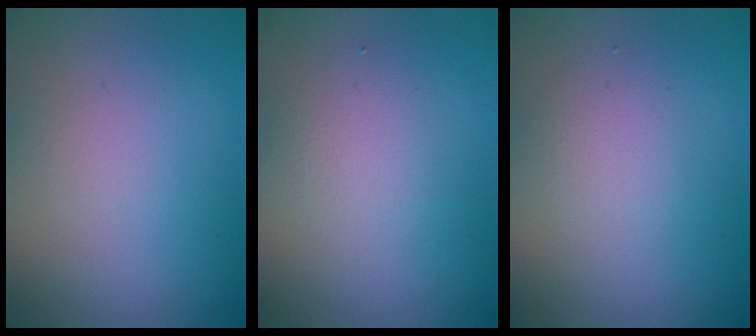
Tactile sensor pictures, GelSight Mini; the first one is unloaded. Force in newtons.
{"total": 2.1, "press": 2.1, "slide": 0.1}
{"total": 1.7, "press": 1.7, "slide": 0.2}